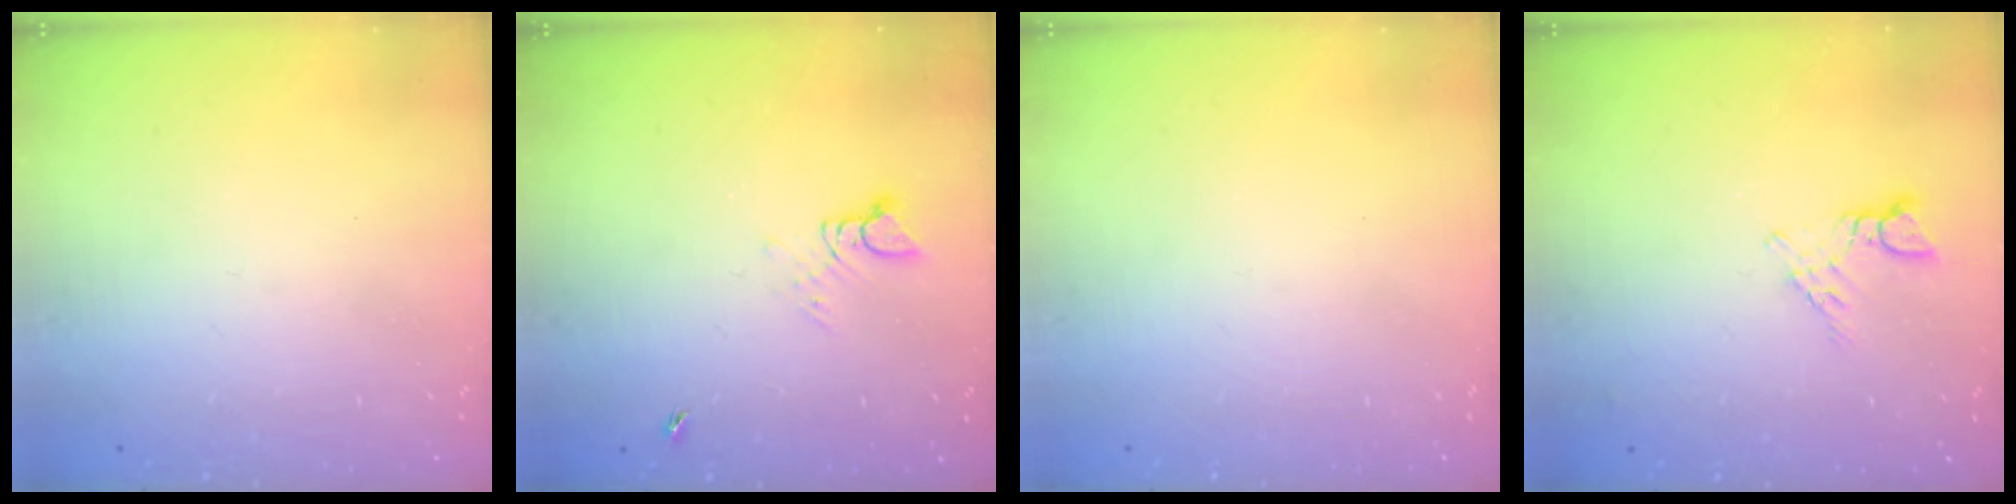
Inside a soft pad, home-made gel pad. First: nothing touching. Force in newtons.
{"total": 3.5, "press": 3.5, "slide": 0.1}
{"total": 0.0}
{"total": 3.5, "press": 3.5, "slide": 0.4}